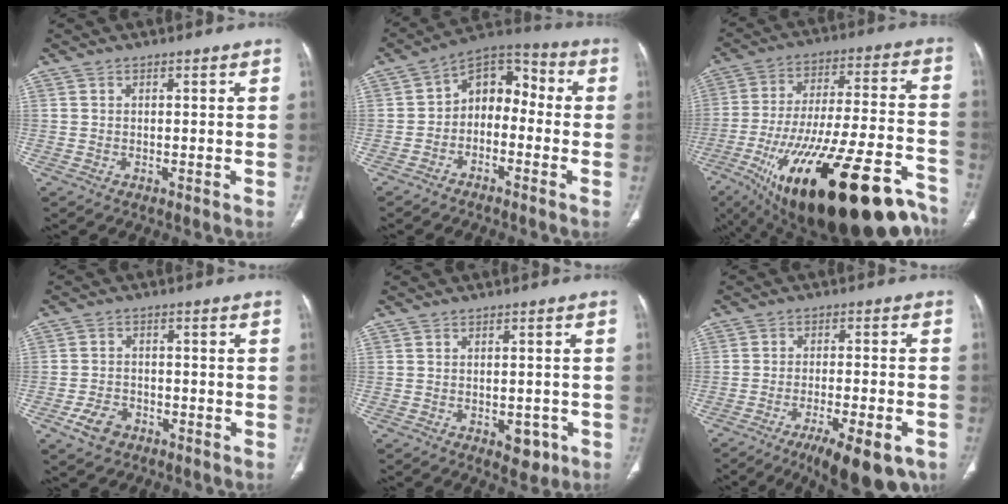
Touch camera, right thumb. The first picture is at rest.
{"total": 9.9, "force": [-1.8, 7.1, 6.6], "torque": [-0.065, 0.051, -0.050]}
{"total": 37.9, "force": [-21.9, 11.7, 28.6], "torque": [-0.412, 0.029, -0.333]}
{"total": 4.9, "force": [-2.7, 3.3, 2.4], "torque": [-0.043, 0.017, -0.043]}
{"total": 3.9, "force": [-1.6, 2.3, 2.6], "torque": [-0.015, 0.006, -0.014]}
{"total": 13.7, "force": [-8.1, 3.9, 10.3], "torque": [-0.132, 0.018, -0.120]}